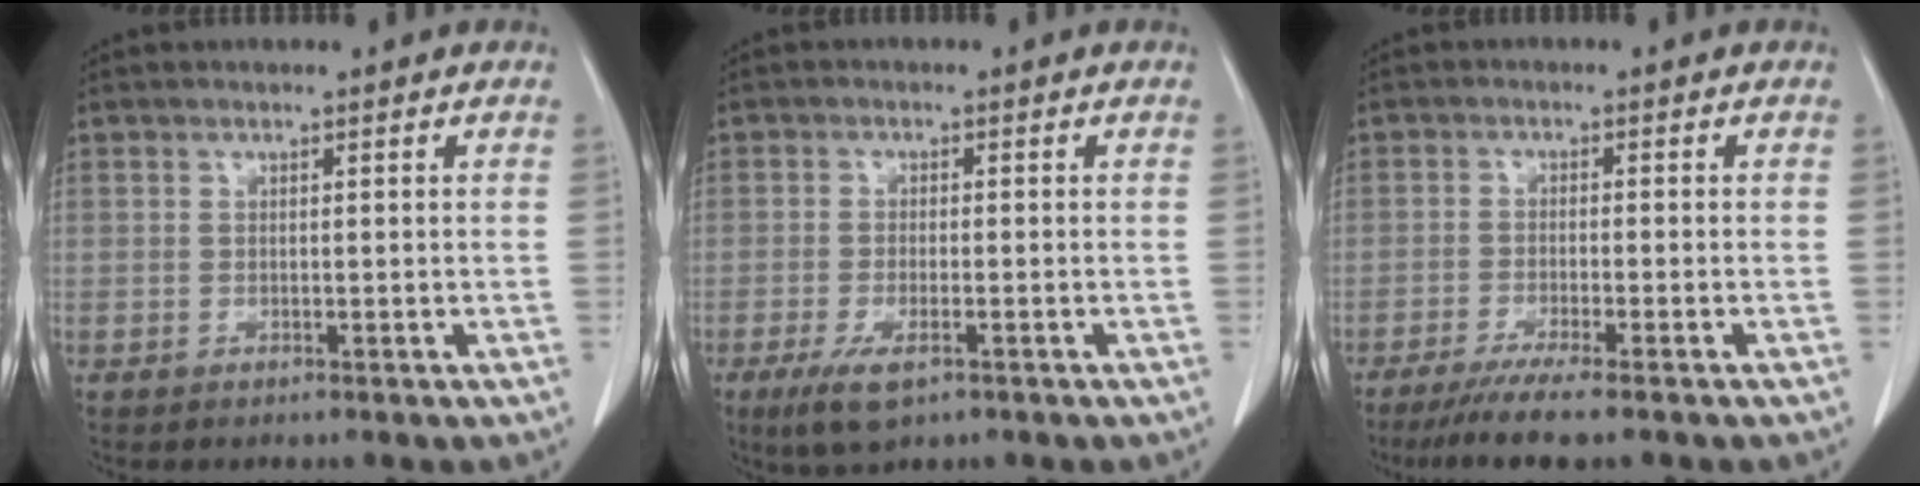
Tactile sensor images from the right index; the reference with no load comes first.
{"total": 5.2, "force": [-2.8, 1.6, 4.1], "torque": [-0.084, -0.011, -0.043]}
{"total": 7.0, "force": [-5.4, -0.4, 4.4], "torque": [-0.065, -0.016, -0.086]}